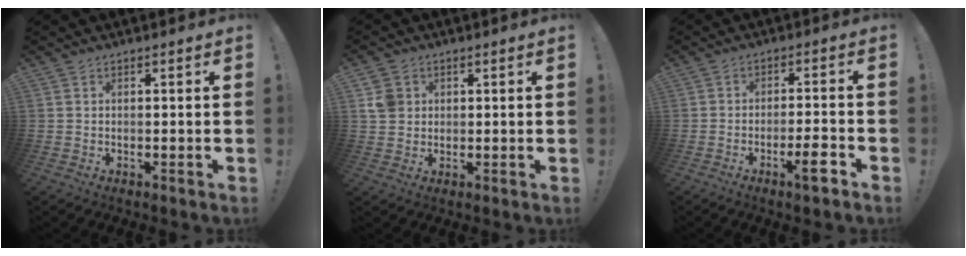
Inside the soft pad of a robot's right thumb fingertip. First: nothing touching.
{"total": 5.5, "force": [1.6, 4.7, 2.2], "torque": [-0.029, 0.004, 0.034]}
{"total": 6.8, "force": [-3.7, 0.3, 5.8], "torque": [-0.076, 0.010, -0.064]}